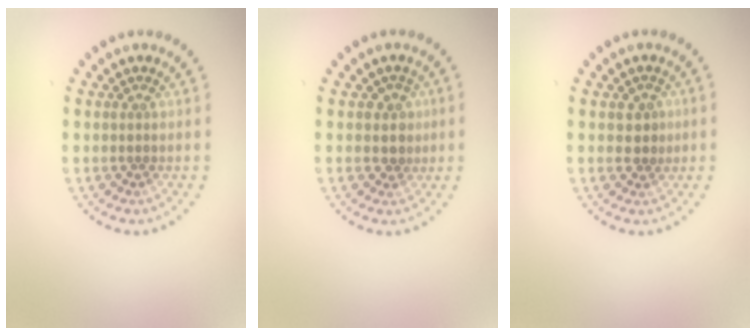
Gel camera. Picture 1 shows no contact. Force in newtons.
{"total": 1.8, "press": 1.6, "slide": 1.0}
{"total": 1.9, "press": 1.8, "slide": 0.6}